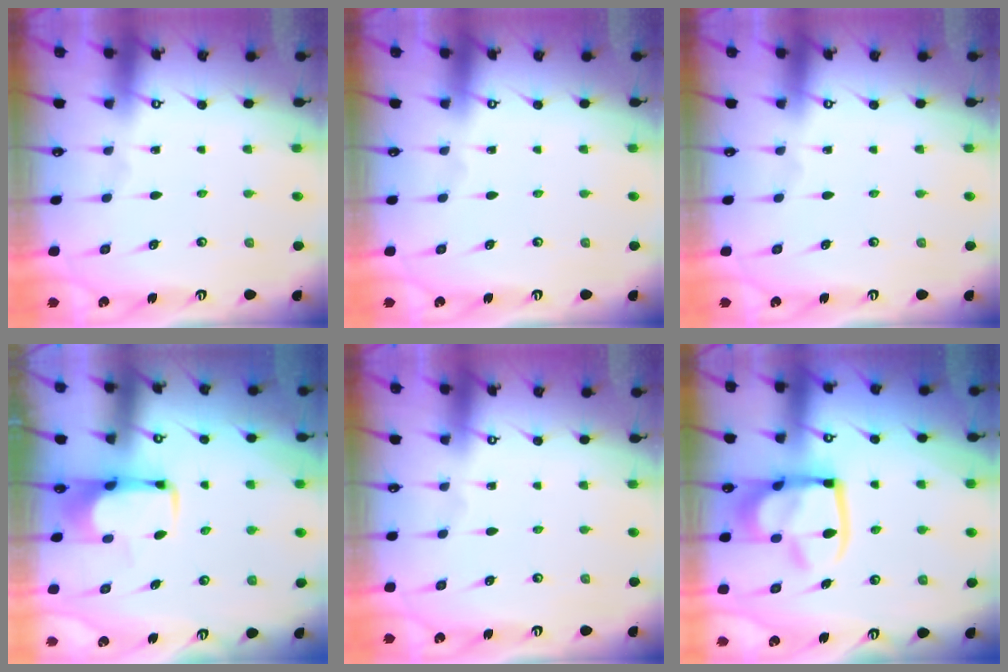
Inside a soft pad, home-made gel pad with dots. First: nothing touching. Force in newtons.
{"total": 0.0}
{"total": 0.0}
{"total": 2.0, "press": 2.0, "slide": 0.4}
{"total": 0.0}
{"total": 15.6, "press": 15.5, "slide": 2.0}